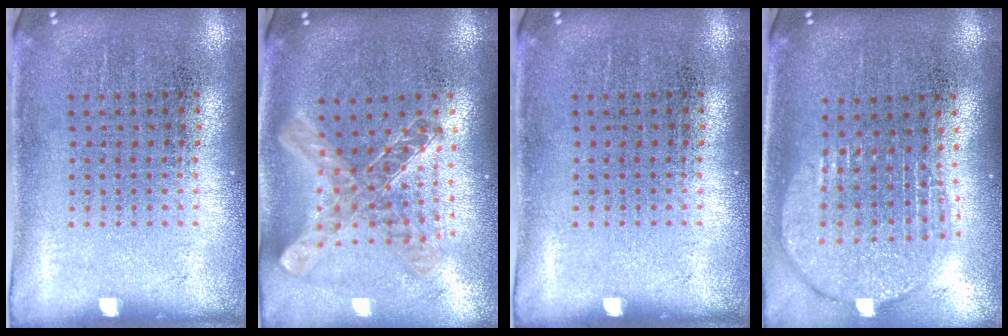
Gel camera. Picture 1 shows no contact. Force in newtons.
{"total": 1.2, "press": 1.1, "slide": 0.5}
{"total": 0.0}
{"total": 1.9, "press": 1.6, "slide": 1.0}